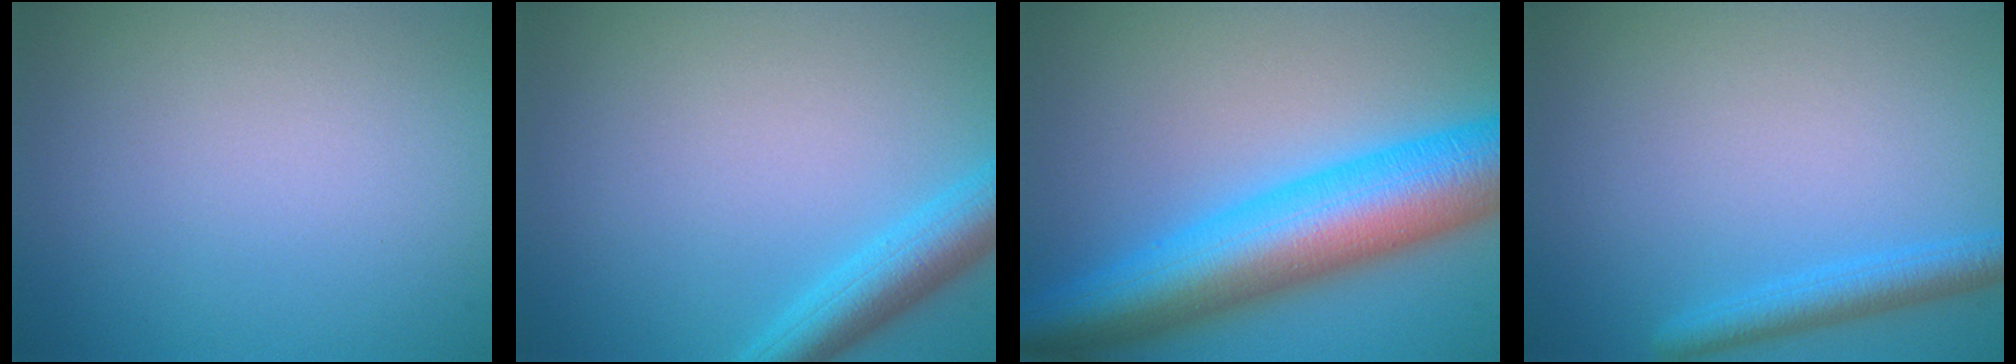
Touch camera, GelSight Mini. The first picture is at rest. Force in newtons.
{"total": 4.1, "press": 4.1, "slide": 0.2}
{"total": 11.7, "press": 11.7, "slide": 0.2}
{"total": 2.8, "press": 2.8, "slide": 0.1}